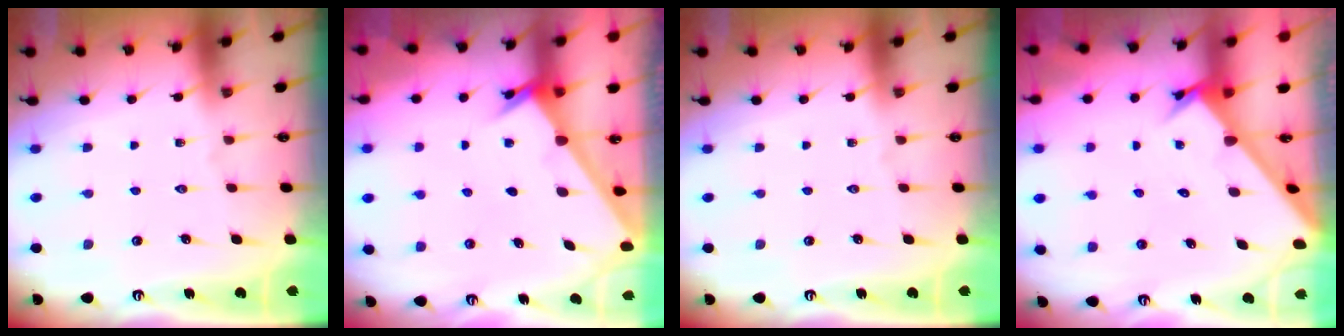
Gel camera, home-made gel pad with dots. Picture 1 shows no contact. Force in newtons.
{"total": 2.3, "press": 2.3, "slide": 0.2}
{"total": 0.0}
{"total": 2.6, "press": 2.6, "slide": 0.3}